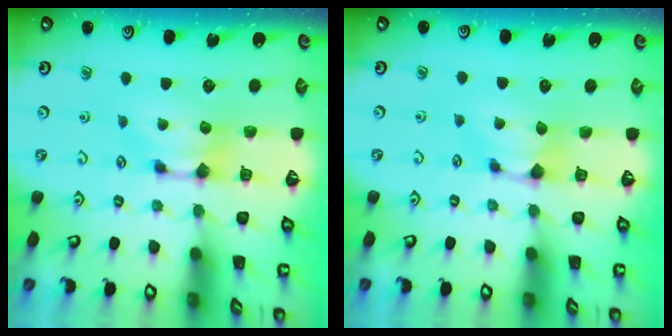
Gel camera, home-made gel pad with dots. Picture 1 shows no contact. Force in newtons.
{"total": 0.8, "press": 0.5, "slide": 0.6}